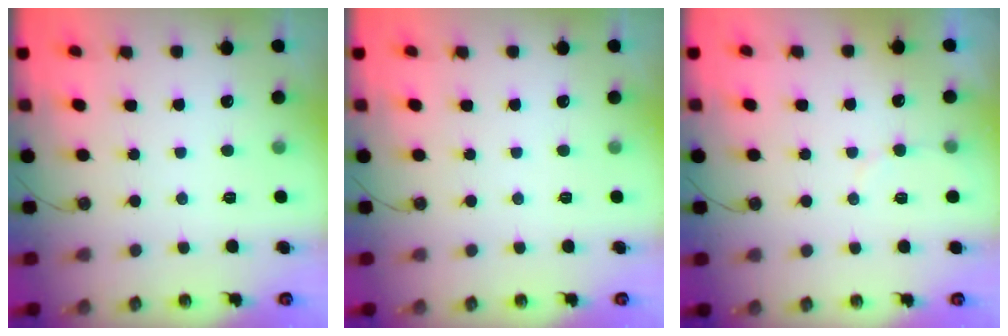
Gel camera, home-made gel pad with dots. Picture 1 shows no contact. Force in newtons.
{"total": 0.0}
{"total": 3.0, "press": 3.0, "slide": 0.2}